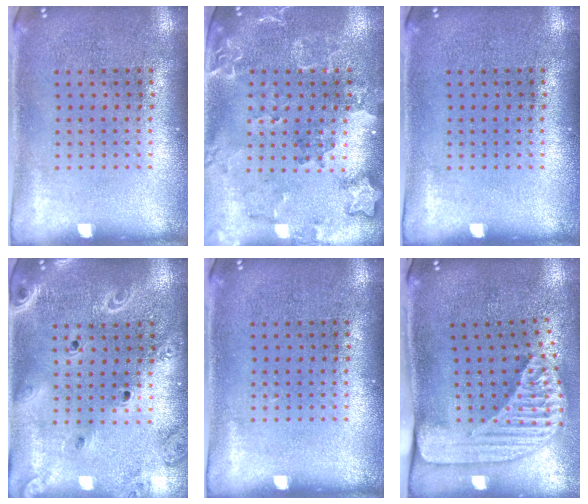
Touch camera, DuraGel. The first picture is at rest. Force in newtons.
{"total": 2.0, "press": 1.9, "slide": 0.7}
{"total": 0.0}
{"total": 2.1, "press": 1.9, "slide": 0.8}
{"total": 0.0}
{"total": 2.5, "press": 1.7, "slide": 1.8}